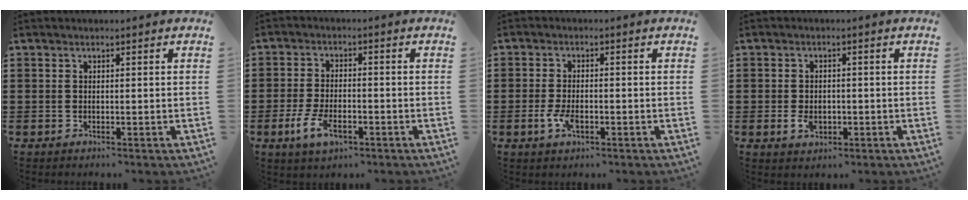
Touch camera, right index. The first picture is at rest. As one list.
[{"total": 5.3, "force": [-2.2, 2.5, 4.1], "torque": [-0.095, -0.003, -0.046]}, {"total": 3.6, "force": [-1.3, 1.4, 3.0], "torque": [-0.075, -0.008, -0.027]}, {"total": 2.8, "force": [-0.7, 1.8, 2.0], "torque": [-0.041, -0.002, -0.011]}]